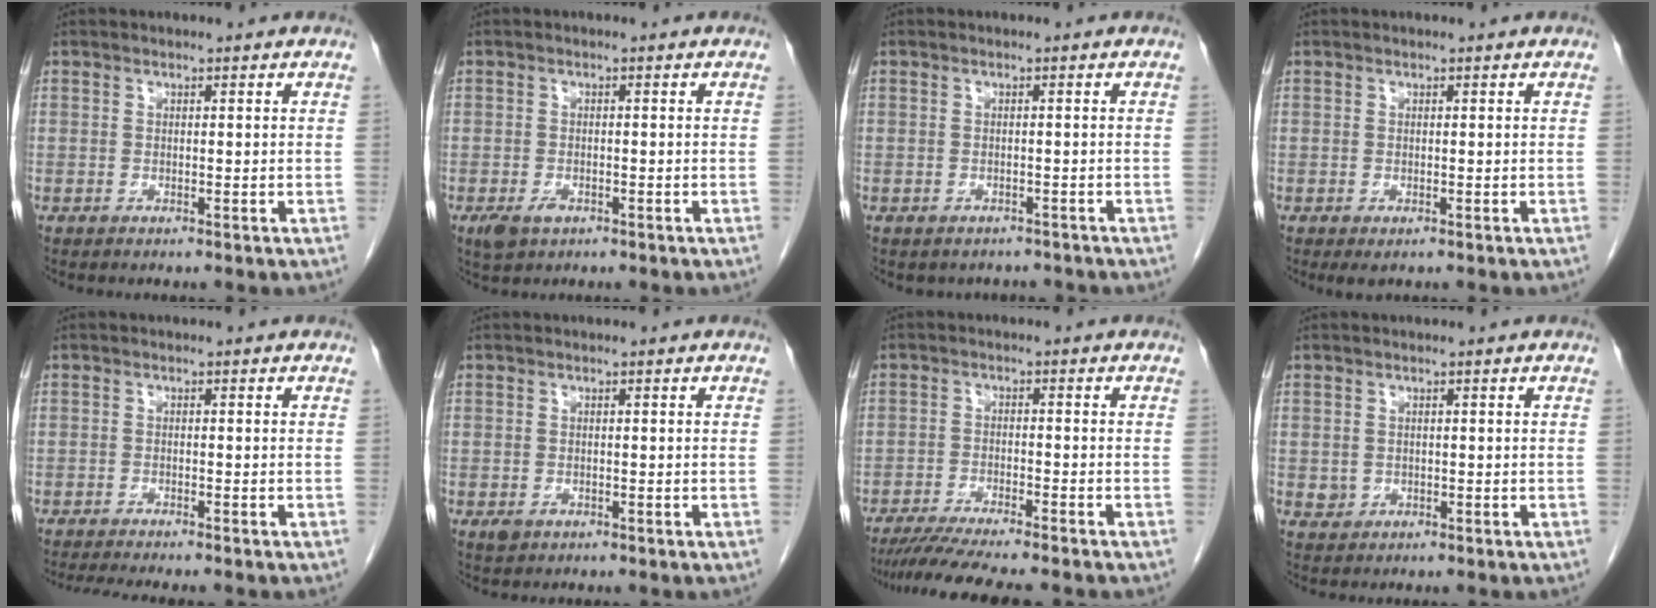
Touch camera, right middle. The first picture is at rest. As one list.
[{"total": 2.5, "force": [-1.4, 1.5, 1.5], "torque": [-0.029, -0.002, -0.015]}, {"total": 3.3, "force": [-2.9, 1.6, 0.2], "torque": [-0.005, 0.005, -0.034]}, {"total": 1.1, "force": [-0.5, 0.6, 0.9], "torque": [-0.009, -0.003, 0.000]}, {"total": 6.6, "force": [-5.8, 0.3, 3.2], "torque": [-0.043, -0.015, -0.088]}, {"total": 1.3, "force": [-0.6, 0.9, 0.6], "torque": [-0.010, 0.002, -0.002]}, {"total": 10.7, "force": [-9.3, -0.1, 5.3], "torque": [-0.074, -0.025, -0.145]}, {"total": 1.3, "force": [-0.1, 1.2, 0.4], "torque": [-0.007, 0.002, 0.004]}]